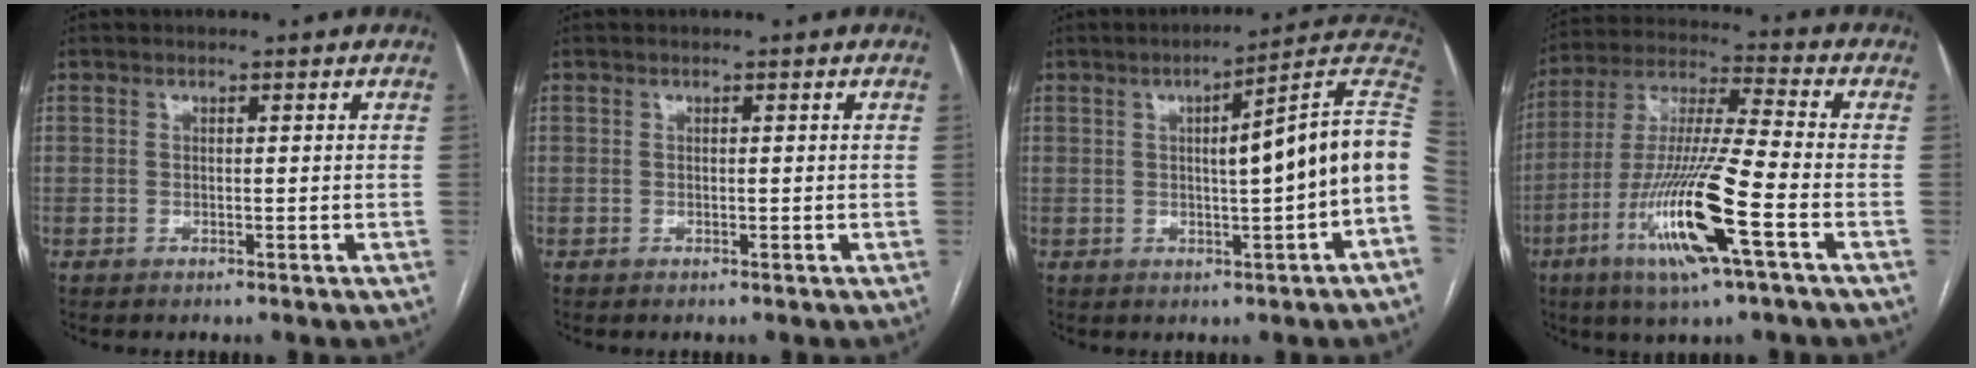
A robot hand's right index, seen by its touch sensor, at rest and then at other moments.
{"total": 0.0}
{"total": 13.1, "force": [0.1, -0.5, 13.1], "torque": [-0.169, 0.028, -0.006]}
{"total": 16.7, "force": [-6.6, 0.3, 15.4], "torque": [-0.315, -0.019, -0.124]}